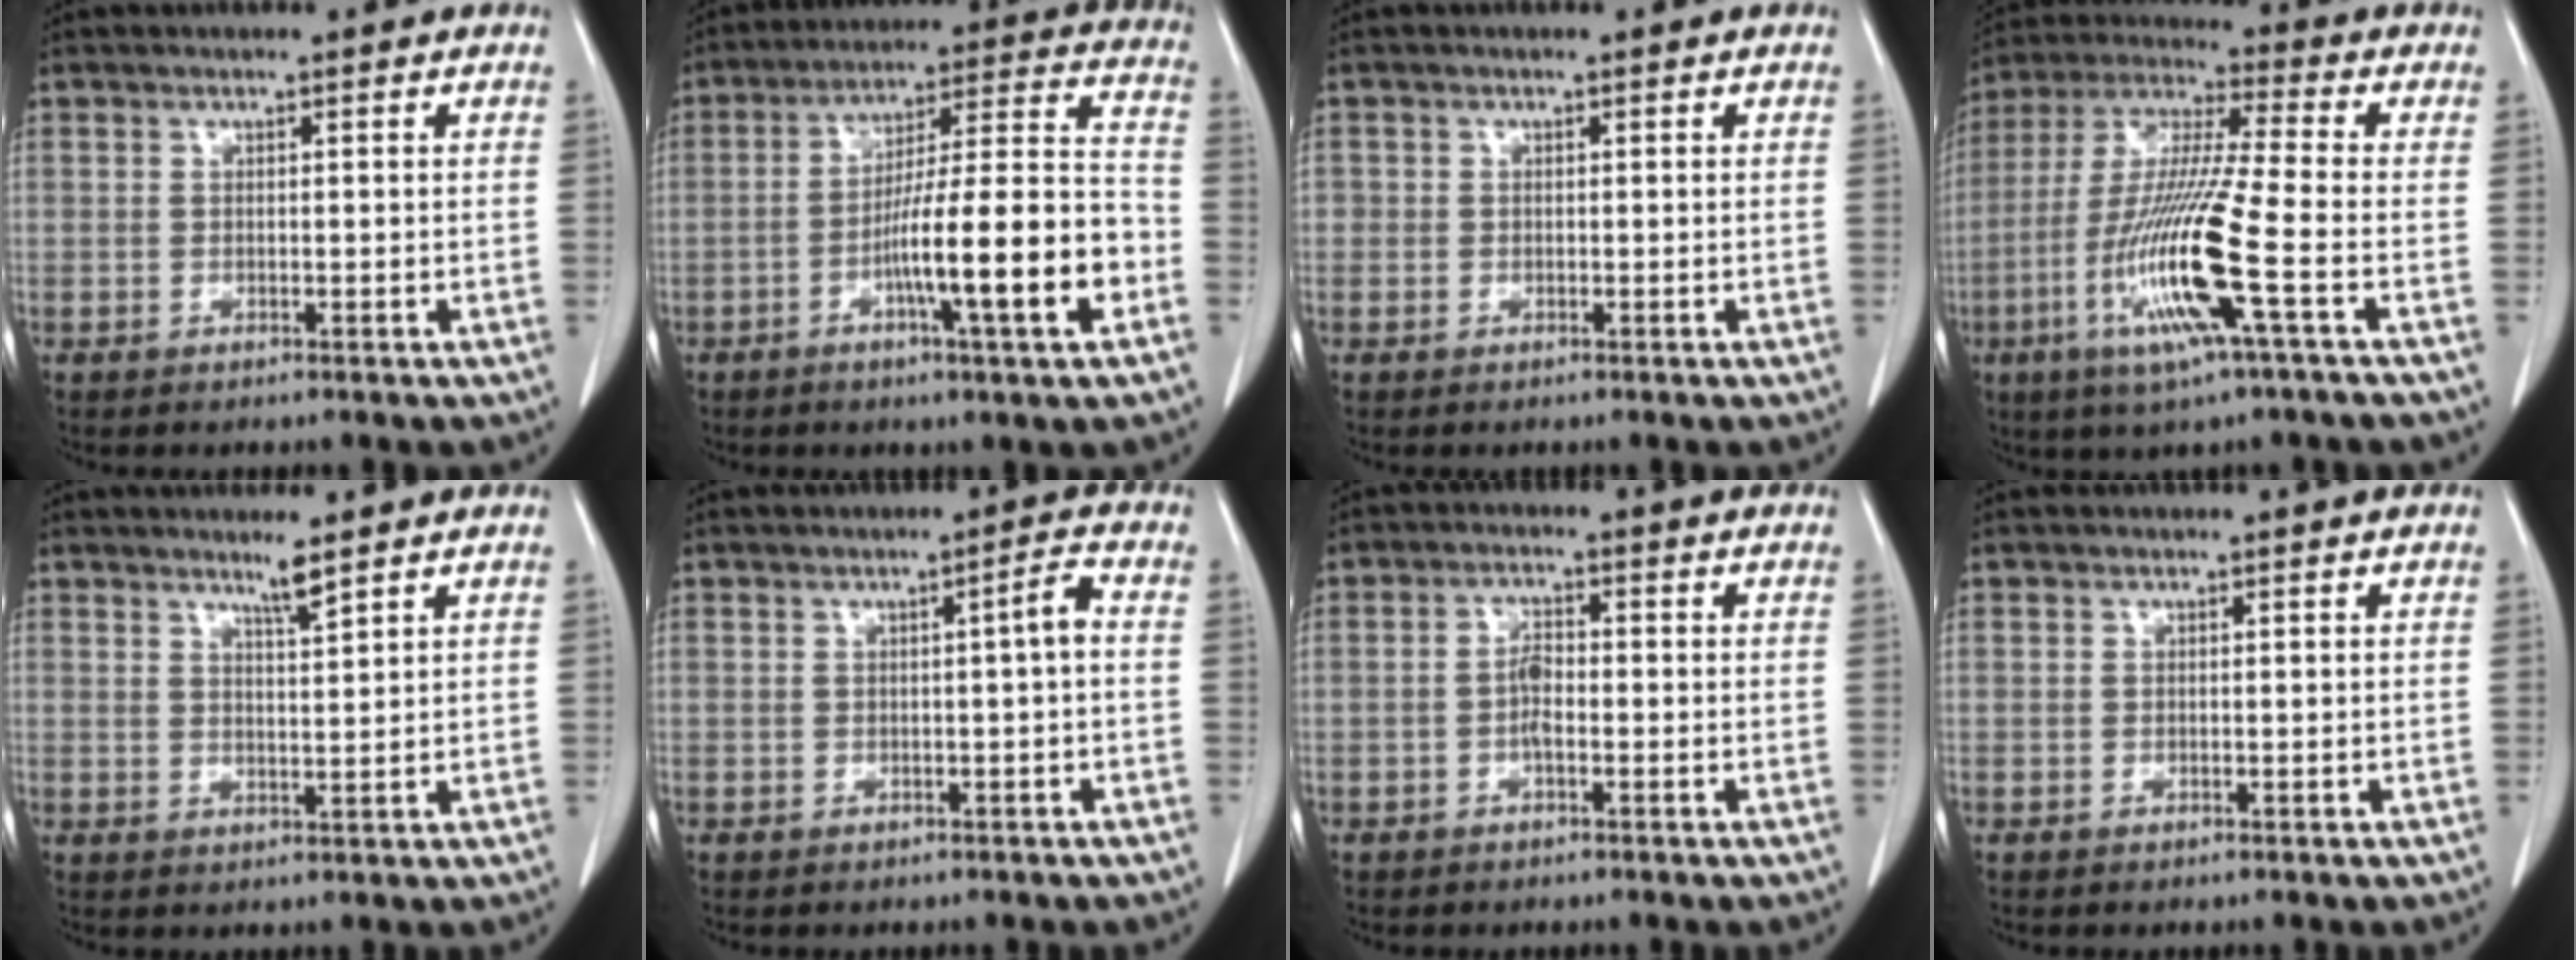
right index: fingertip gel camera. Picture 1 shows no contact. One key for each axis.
{"total": 16.1, "fx": -5.6, "fy": 0.5, "fz": 15.1, "tx": -0.244, "ty": 0.006, "tz": -0.087}
{"total": 0.6, "fx": 0.0, "fy": 0.6, "fz": 0.1, "tx": 0.007, "ty": 0.004, "tz": -0.003}
{"total": 15.5, "fx": -5.1, "fy": -0.5, "fz": 14.6, "tx": -0.302, "ty": -0.019, "tz": -0.105}
{"total": 2.7, "fx": 2.2, "fy": -0.5, "fz": 1.5, "tx": -0.031, "ty": -0.008, "tz": 0.041}
{"total": 2.3, "fx": 0.0, "fy": -0.2, "fz": 2.3, "tx": -0.033, "ty": 0.005, "tz": 0.001}
{"total": 2.6, "fx": -0.7, "fy": 0.9, "fz": 2.3, "tx": -0.043, "ty": 0.004, "tz": -0.015}
{"total": 0.0}